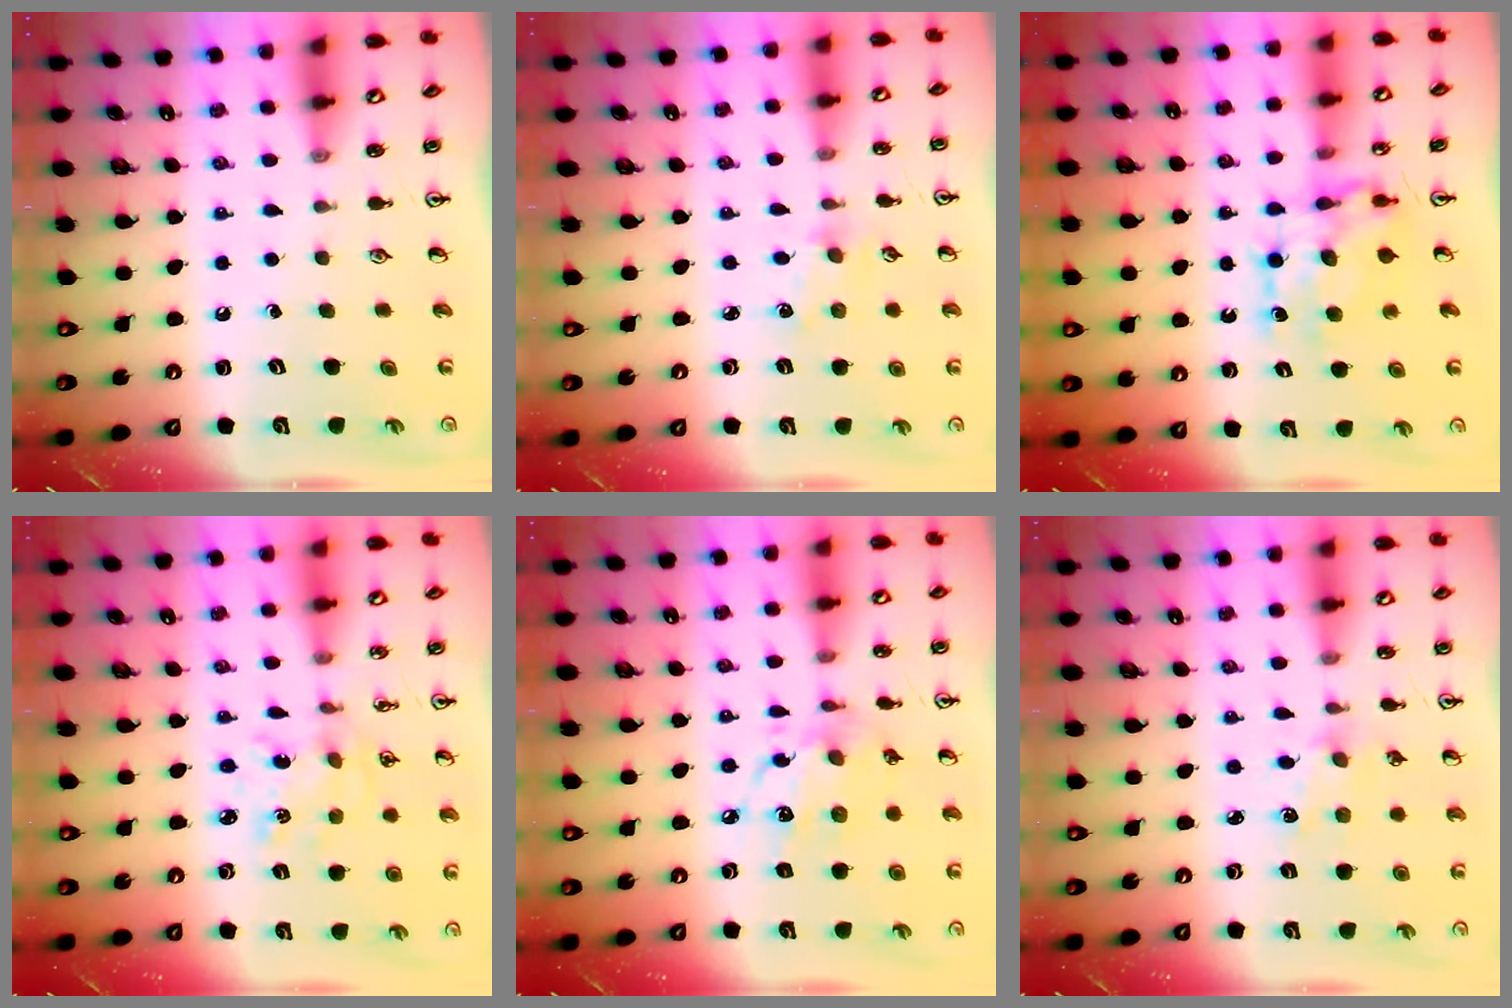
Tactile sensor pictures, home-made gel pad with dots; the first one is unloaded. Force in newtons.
{"total": 0.9, "press": 0.9, "slide": 0.2}
{"total": 7.5, "press": 7.5, "slide": 0.7}
{"total": 2.8, "press": 2.8, "slide": 0.2}
{"total": 10.3, "press": 10.3, "slide": 0.6}
{"total": 2.7, "press": 2.7, "slide": 0.4}